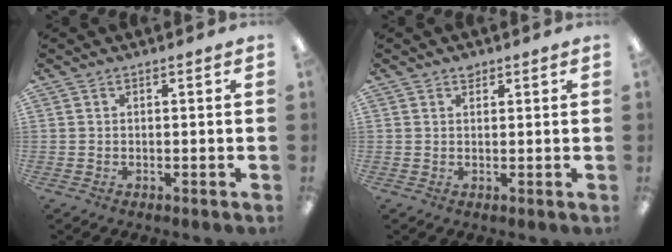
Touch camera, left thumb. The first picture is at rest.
{"total": 1.4, "force": [1.2, 0.7, 0.4], "torque": [-0.001, -0.004, 0.020]}